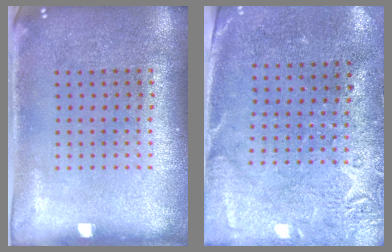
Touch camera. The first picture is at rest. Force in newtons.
{"total": 2.7, "press": 2.2, "slide": 1.5}